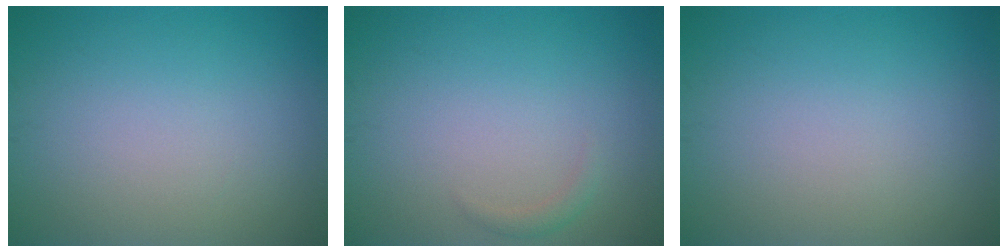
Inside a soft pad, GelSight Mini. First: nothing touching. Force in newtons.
{"total": 0.8, "press": 0.8, "slide": 0.1}
{"total": 0.0}